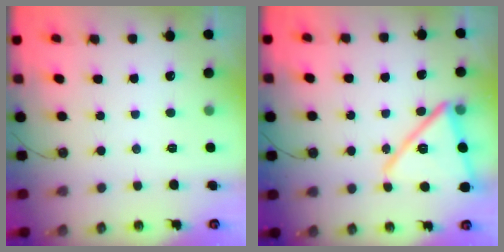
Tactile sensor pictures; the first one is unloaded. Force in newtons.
{"total": 17.3, "press": 17.2, "slide": 1.5}